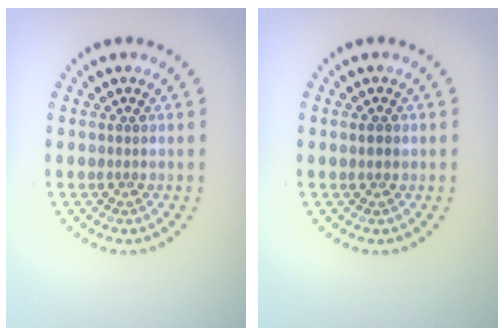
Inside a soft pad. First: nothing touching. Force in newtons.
{"total": 0.9, "press": 0.8, "slide": 0.3}